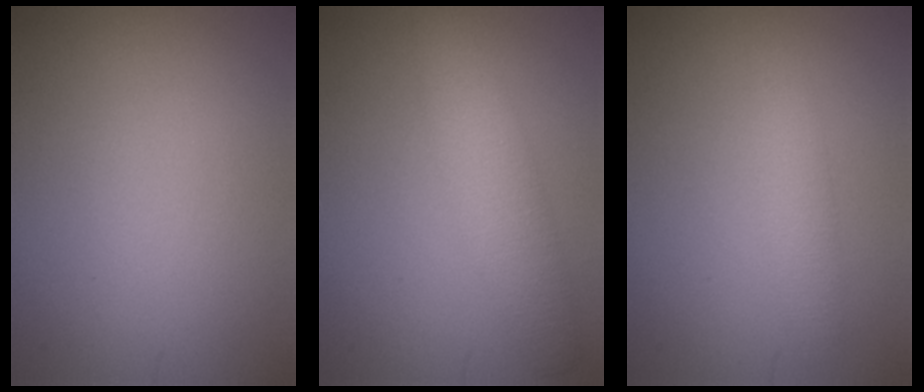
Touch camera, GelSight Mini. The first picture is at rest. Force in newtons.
{"total": 4.4, "press": 4.4, "slide": 0.2}
{"total": 2.5, "press": 2.5, "slide": 0.1}